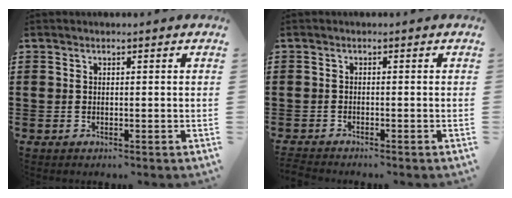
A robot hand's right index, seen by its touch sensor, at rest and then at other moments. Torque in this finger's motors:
{"motor_torque": [-1.13, 1.01, -1.05, -0.21]}